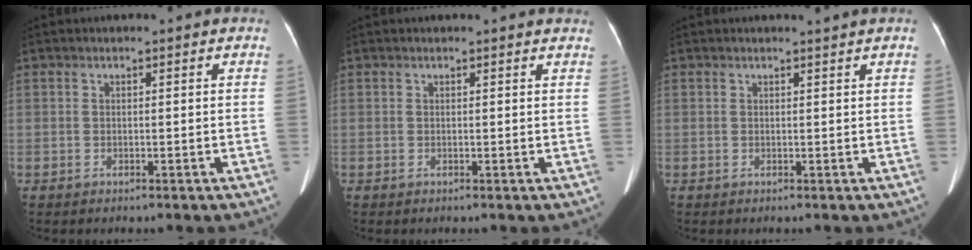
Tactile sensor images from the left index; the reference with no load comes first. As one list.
[{"total": 3.2, "force": [3.1, 0.6, 0.6], "torque": [-0.009, 0.005, 0.020]}, {"total": 0.9, "force": [0.8, -0.4, 0.1], "torque": [-0.011, -0.008, 0.016]}]